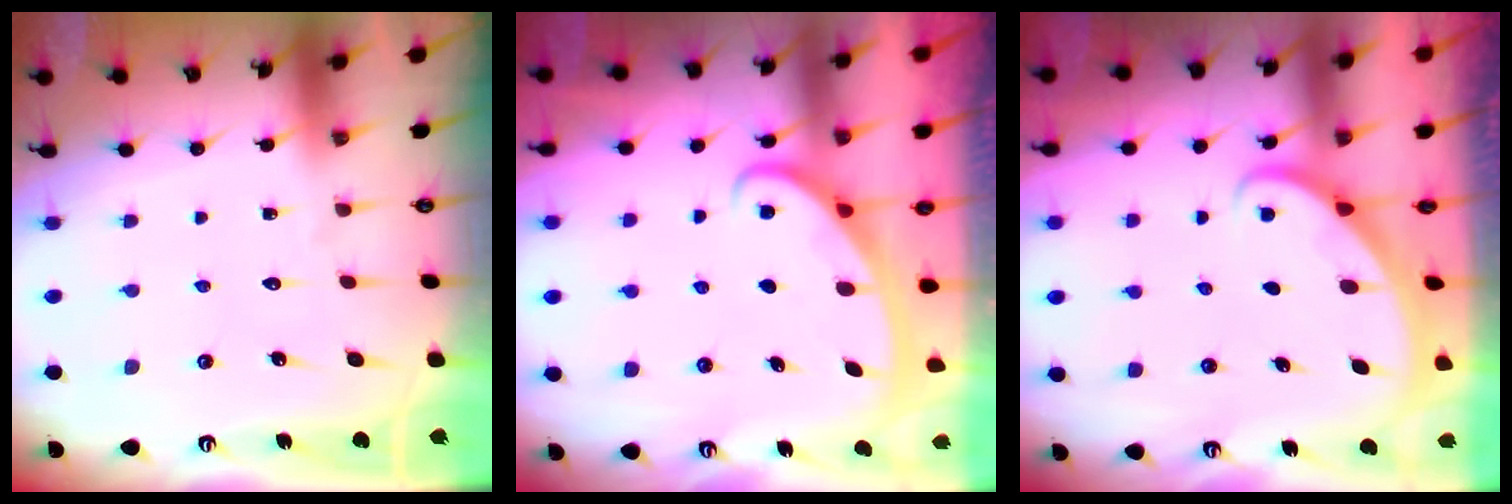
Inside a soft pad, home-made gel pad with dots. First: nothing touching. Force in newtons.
{"total": 3.0, "press": 2.9, "slide": 0.4}
{"total": 1.9, "press": 1.9, "slide": 0.1}